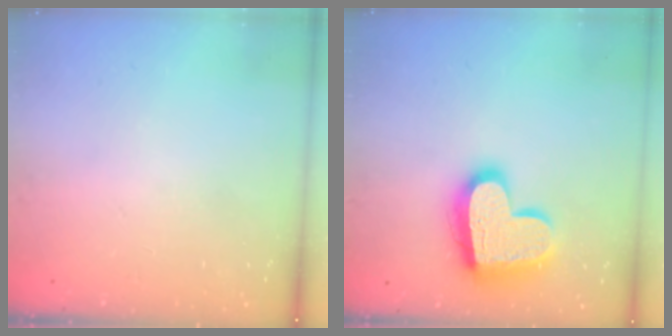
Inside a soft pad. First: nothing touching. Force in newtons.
{"total": 18.2, "press": 18.1, "slide": 1.4}